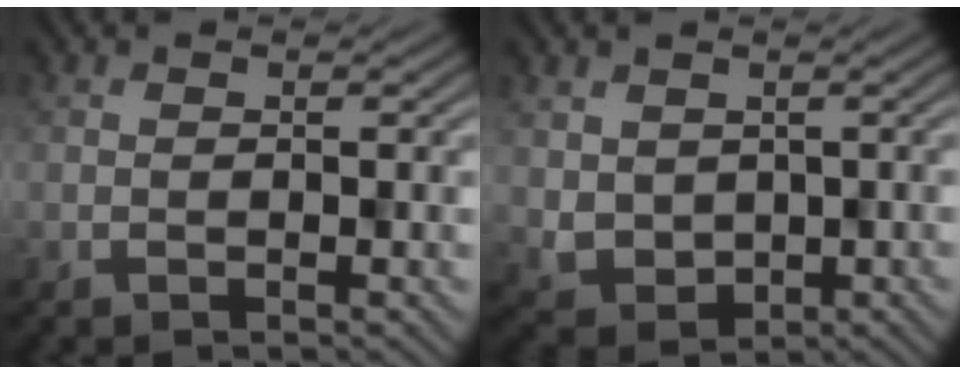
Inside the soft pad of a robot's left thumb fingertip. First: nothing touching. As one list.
[{"total": 4.0, "force": [1.2, 3.6, 1.1], "torque": [-0.033, -0.022, 0.027]}]